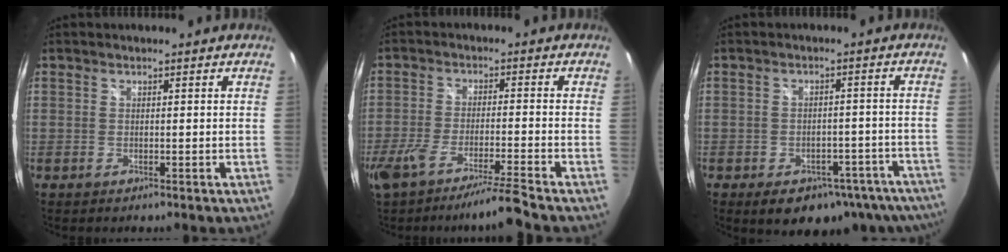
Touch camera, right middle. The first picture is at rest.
{"total": 9.5, "force": [-7.9, -1.2, 5.2], "torque": [-0.109, -0.024, -0.138]}
{"total": 16.0, "force": [-11.3, 8.6, 7.3], "torque": [-0.121, 0.007, -0.115]}